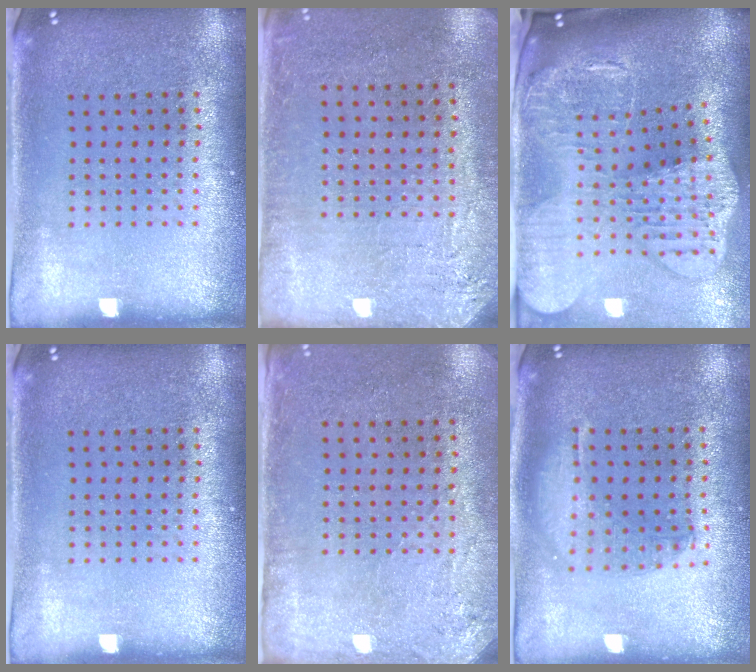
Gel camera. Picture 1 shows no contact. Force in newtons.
{"total": 2.7, "press": 2.4, "slide": 1.2}
{"total": 4.4, "press": 3.3, "slide": 2.8}
{"total": 0.0}
{"total": 2.8, "press": 2.3, "slide": 1.6}
{"total": 1.3, "press": 1.3, "slide": 0.4}